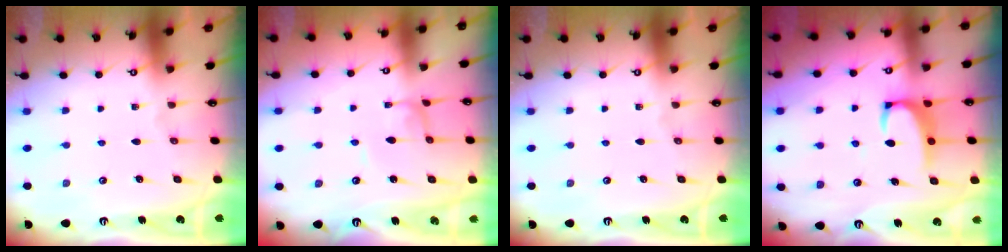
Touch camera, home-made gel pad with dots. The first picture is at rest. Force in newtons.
{"total": 2.2, "press": 2.2, "slide": 0.1}
{"total": 0.0}
{"total": 3.5, "press": 3.4, "slide": 0.7}